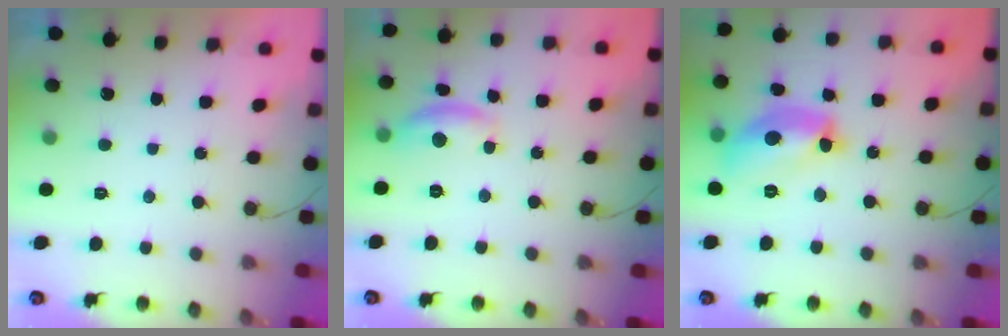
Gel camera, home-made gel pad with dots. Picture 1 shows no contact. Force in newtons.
{"total": 10.3, "press": 10.3, "slide": 0.6}
{"total": 17.0, "press": 17.0, "slide": 0.9}